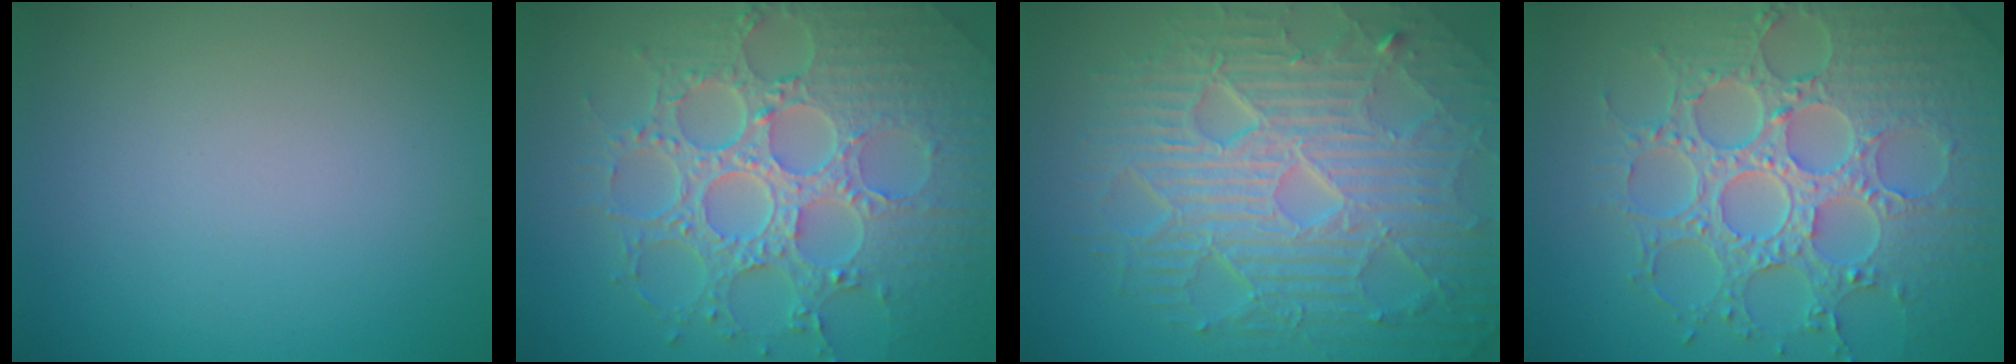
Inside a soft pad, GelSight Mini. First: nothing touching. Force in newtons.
{"total": 8.5, "press": 6.3, "slide": 5.8}
{"total": 10.9, "press": 6.8, "slide": 8.5}
{"total": 8.7, "press": 6.3, "slide": 6.0}